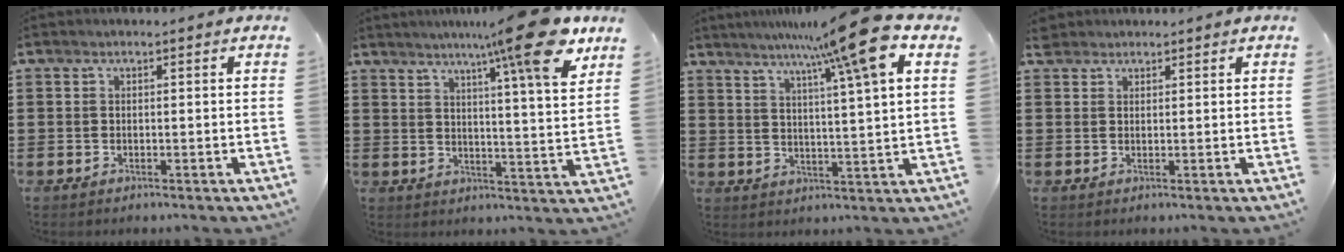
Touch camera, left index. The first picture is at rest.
{"total": 13.3, "force": [9.3, 0.6, 9.5], "torque": [-0.151, -0.039, 0.143]}
{"total": 11.8, "force": [7.6, -0.6, 9.1], "torque": [-0.162, -0.026, 0.112]}
{"total": 1.8, "force": [1.6, 0.8, 0.2], "torque": [-0.008, 0.004, 0.033]}